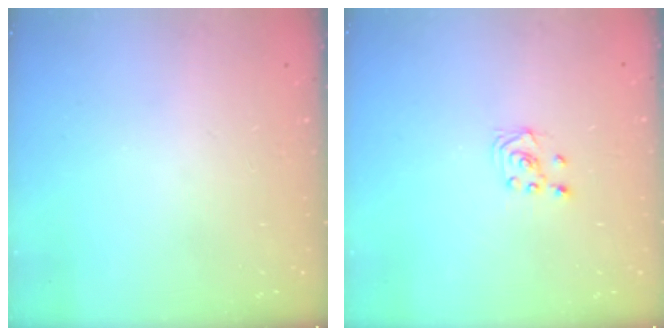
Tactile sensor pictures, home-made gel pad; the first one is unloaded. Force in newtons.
{"total": 2.3, "press": 2.2, "slide": 0.6}